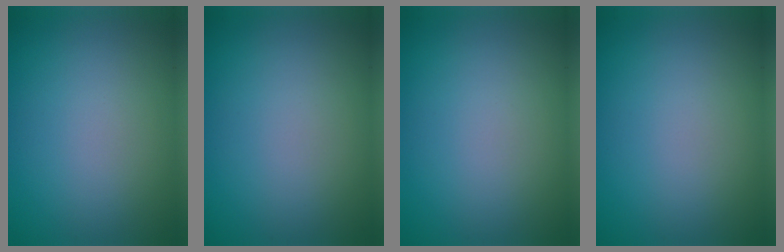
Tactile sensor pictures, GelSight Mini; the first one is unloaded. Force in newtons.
{"total": 0.0}
{"total": 0.0}
{"total": 0.0}